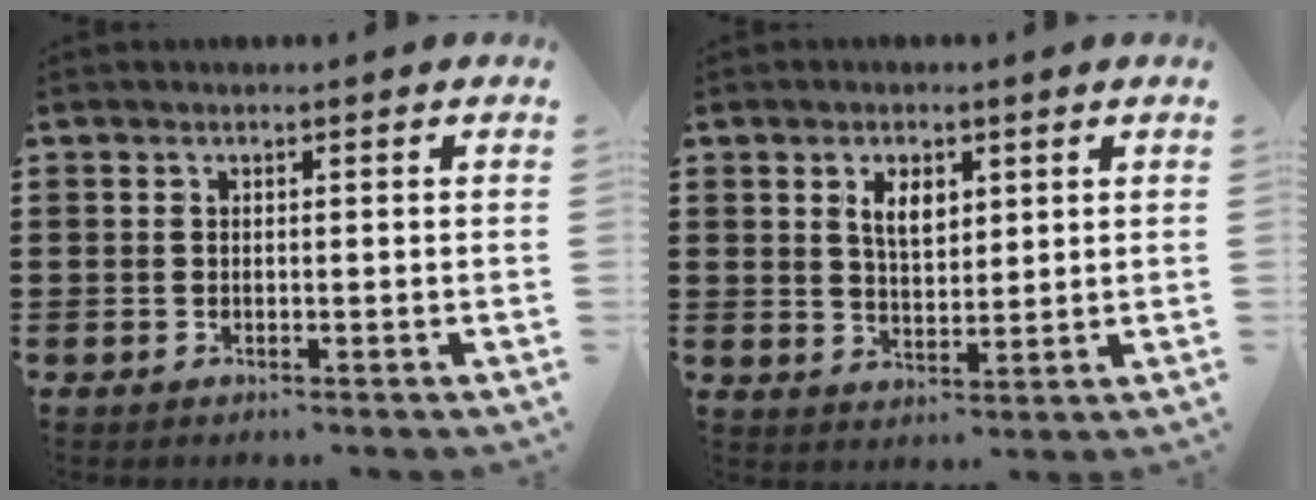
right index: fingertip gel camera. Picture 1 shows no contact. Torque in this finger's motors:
{"motor_torque": [0.19, -0.05, 0.47, 0.08]}